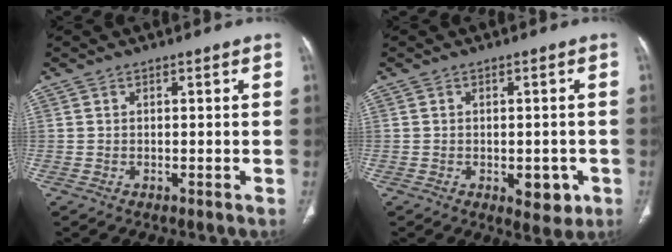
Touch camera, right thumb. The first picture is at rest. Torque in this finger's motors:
{"motor_torque": [0.82, 1.00, -0.18, 0.06, 0.20]}